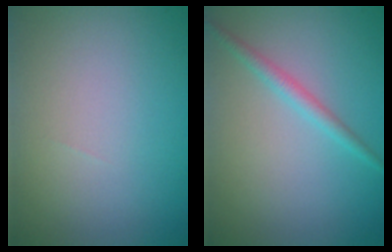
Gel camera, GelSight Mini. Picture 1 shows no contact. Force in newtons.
{"total": 1.6, "press": 1.6, "slide": 0.1}